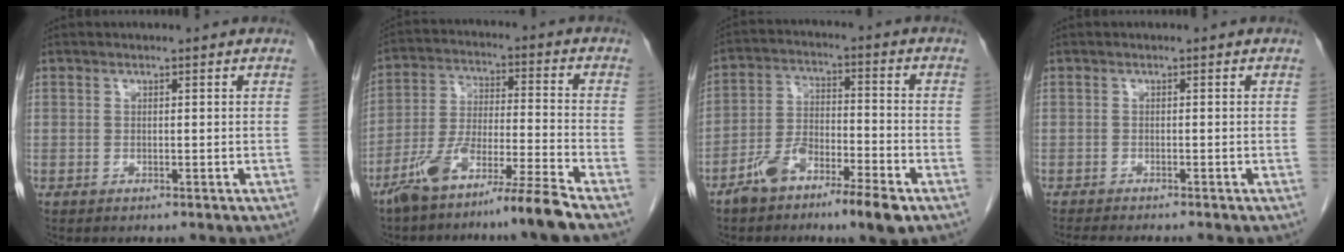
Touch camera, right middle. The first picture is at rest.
{"total": 11.2, "force": [-8.5, -1.2, 7.1], "torque": [-0.132, -0.017, -0.158]}
{"total": 9.4, "force": [-6.1, 2.1, 6.8], "torque": [-0.131, 0.007, -0.109]}
{"total": 5.4, "force": [-4.7, 0.2, 2.5], "torque": [-0.030, -0.014, -0.075]}